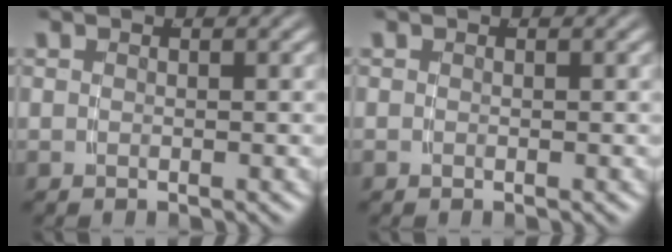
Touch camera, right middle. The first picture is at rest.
{"total": 0.0}